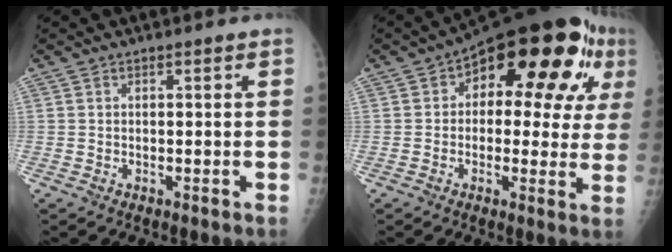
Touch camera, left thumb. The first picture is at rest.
{"total": 20.8, "force": [7.0, 10.2, 16.7], "torque": [-0.179, 0.018, 0.086]}